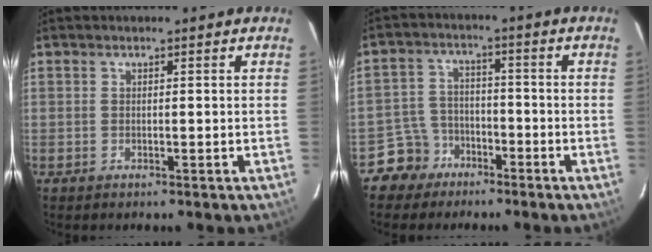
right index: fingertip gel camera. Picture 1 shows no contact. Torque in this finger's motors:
{"motor_torque": [-0.61, -0.33, -0.81, -0.21]}